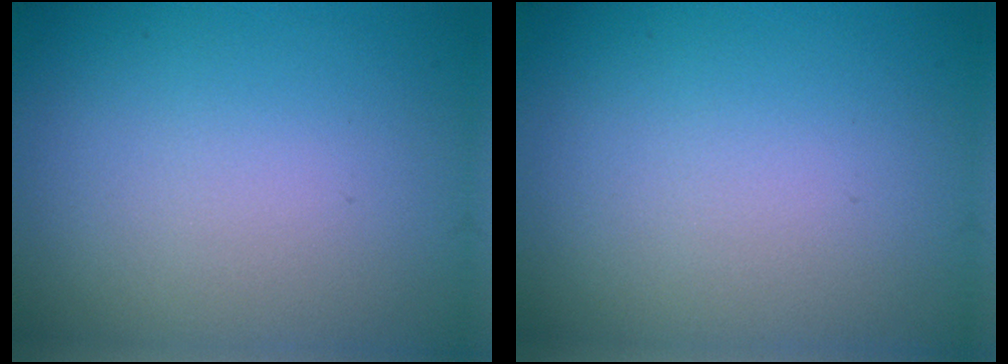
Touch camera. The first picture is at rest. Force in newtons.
{"total": 0.0}